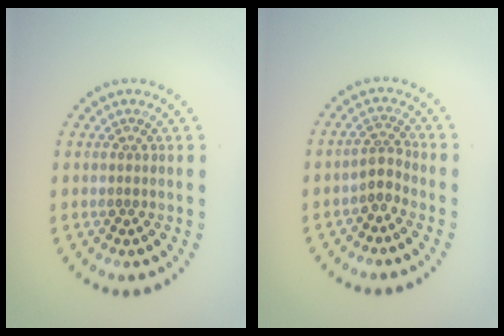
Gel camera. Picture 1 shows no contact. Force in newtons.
{"total": 1.8, "press": 1.2, "slide": 1.4}